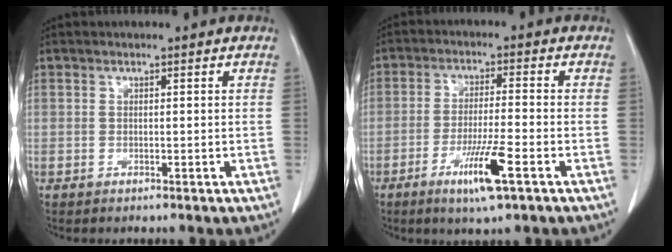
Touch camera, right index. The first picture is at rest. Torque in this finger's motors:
{"motor_torque": [0.91, -0.10, 0.53, 0.11]}